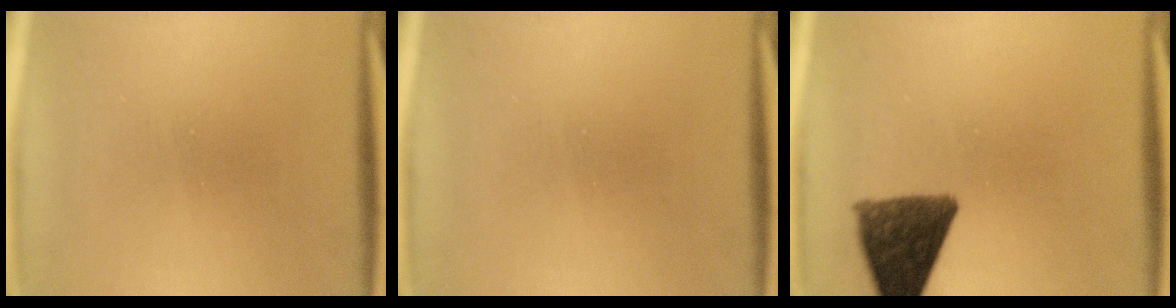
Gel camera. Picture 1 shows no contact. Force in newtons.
{"total": 0.0}
{"total": 10.0}